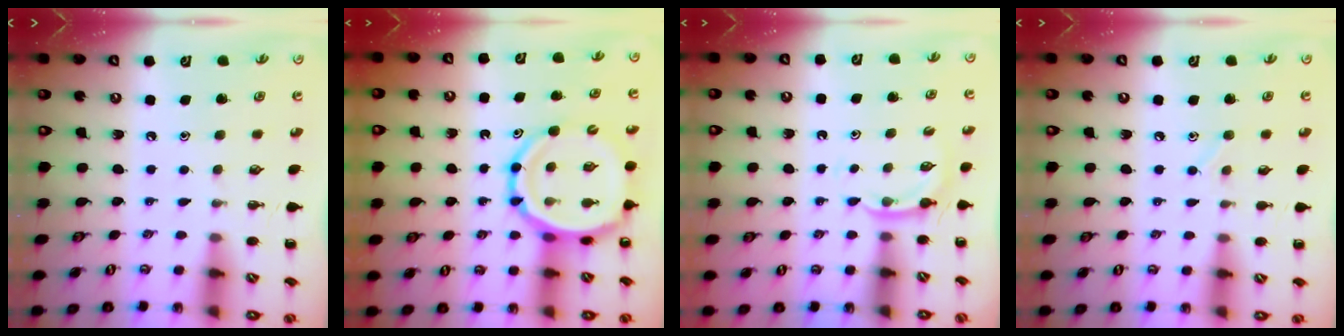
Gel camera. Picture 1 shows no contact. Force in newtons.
{"total": 14.0, "press": 13.4, "slide": 3.8}
{"total": 3.9, "press": 3.7, "slide": 1.1}
{"total": 6.1, "press": 5.9, "slide": 1.5}